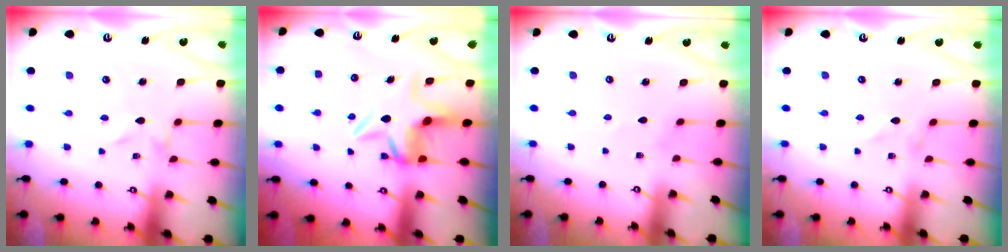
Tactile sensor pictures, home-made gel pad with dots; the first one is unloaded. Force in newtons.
{"total": 9.4, "press": 9.2, "slide": 2.3}
{"total": 0.0}
{"total": 1.0, "press": 1.0, "slide": 0.1}